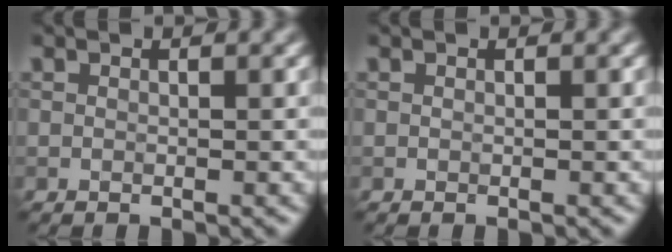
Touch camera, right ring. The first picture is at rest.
{"total": 0.0}